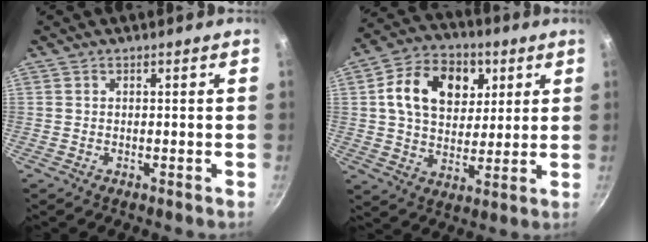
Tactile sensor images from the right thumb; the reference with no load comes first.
{"total": 16.3, "force": [4.9, 11.8, 10.1], "torque": [-0.136, 0.000, 0.072]}